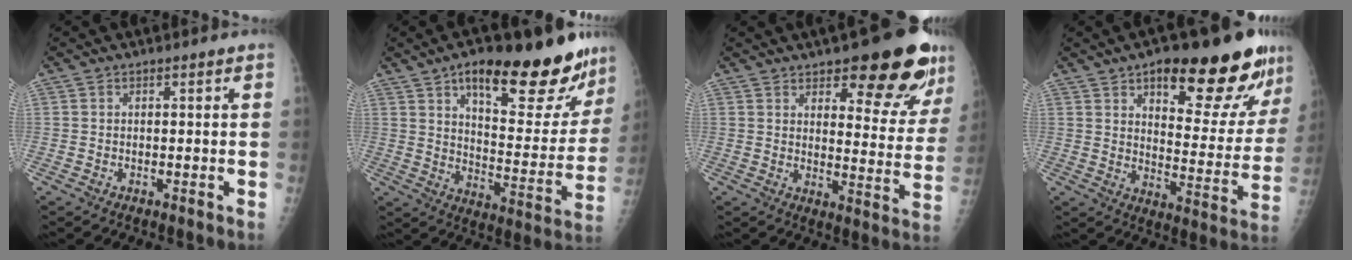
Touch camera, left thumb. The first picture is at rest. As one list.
[{"total": 24.6, "force": [16.1, 8.4, 16.5], "torque": [-0.184, -0.070, 0.236]}, {"total": 17.8, "force": [10.9, 6.1, 12.6], "torque": [-0.115, -0.064, 0.143]}, {"total": 22.8, "force": [13.8, 7.9, 16.3], "torque": [-0.171, -0.061, 0.197]}]